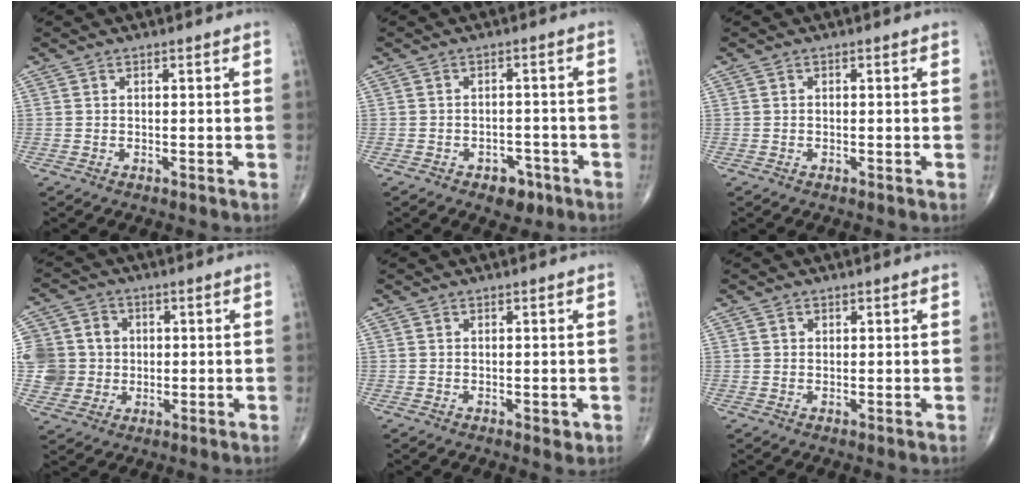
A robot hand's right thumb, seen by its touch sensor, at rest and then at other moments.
{"total": 4.4, "force": [-2.6, 2.9, 2.1], "torque": [-0.008, 0.019, -0.031]}
{"total": 0.0}
{"total": 11.9, "force": [0.5, 11.2, 3.7], "torque": [-0.060, 0.022, 0.018]}
{"total": 1.3, "force": [-0.1, 0.8, 1.0], "torque": [-0.010, -0.004, 0.000]}
{"total": 0.9, "force": [0.4, 0.8, 0.2], "torque": [0.004, -0.002, 0.006]}